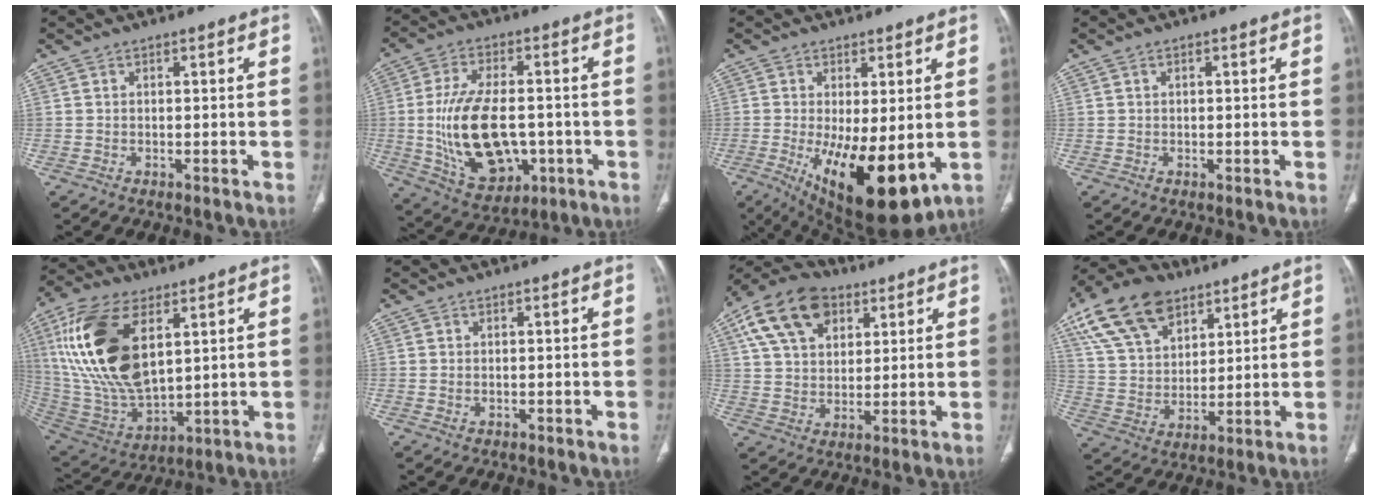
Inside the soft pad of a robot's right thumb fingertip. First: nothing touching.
{"total": 17.9, "force": [-2.0, 10.4, 14.4], "torque": [-0.251, 0.001, -0.012]}
{"total": 16.5, "force": [-3.6, 6.4, 14.8], "torque": [-0.228, -0.029, -0.031]}
{"total": 0.5, "force": [0.2, 0.3, 0.4], "torque": [-0.004, 0.002, 0.002]}
{"total": 23.1, "force": [7.1, 11.9, 18.5], "torque": [-0.370, -0.029, 0.140]}
{"total": 0.8, "force": [-0.1, 0.6, 0.5], "torque": [-0.015, 0.005, 0.003]}
{"total": 16.0, "force": [7.3, 10.4, 9.7], "torque": [-0.162, 0.000, 0.126]}
{"total": 17.4, "force": [10.0, 10.3, 9.9], "torque": [-0.168, -0.012, 0.187]}